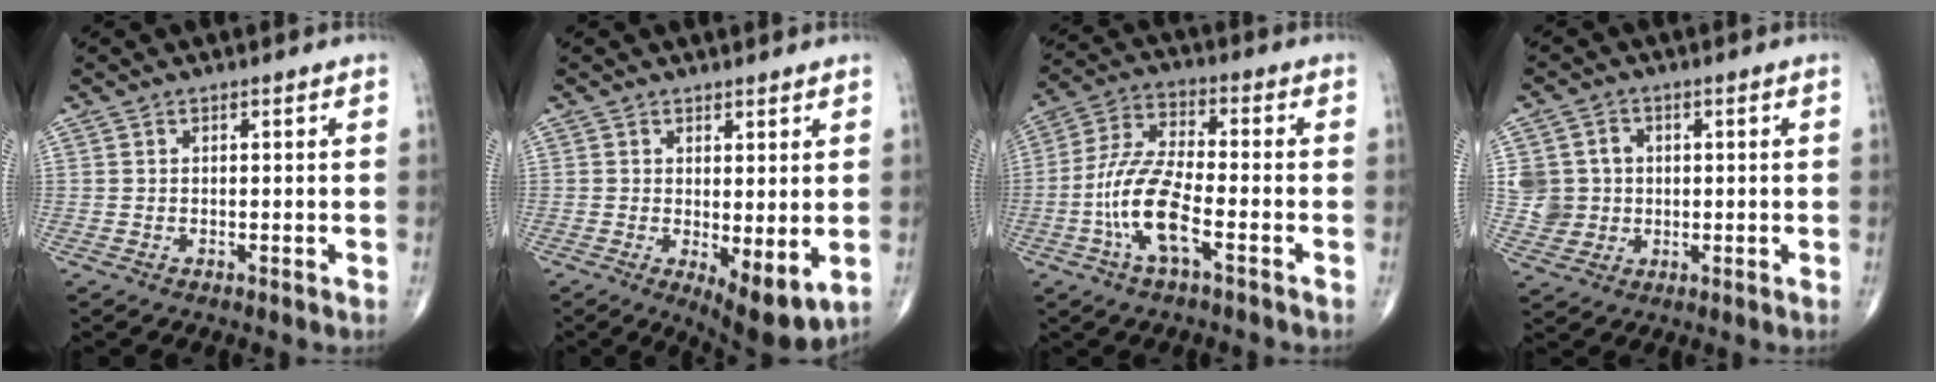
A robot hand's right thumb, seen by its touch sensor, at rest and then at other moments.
{"total": 7.8, "force": [-1.1, 2.9, 7.2], "torque": [-0.102, -0.025, -0.009]}
{"total": 12.0, "force": [-4.1, 3.9, 10.6], "torque": [-0.228, 0.028, -0.083]}
{"total": 7.1, "force": [0.5, 6.8, 2.0], "torque": [-0.014, 0.004, 0.012]}